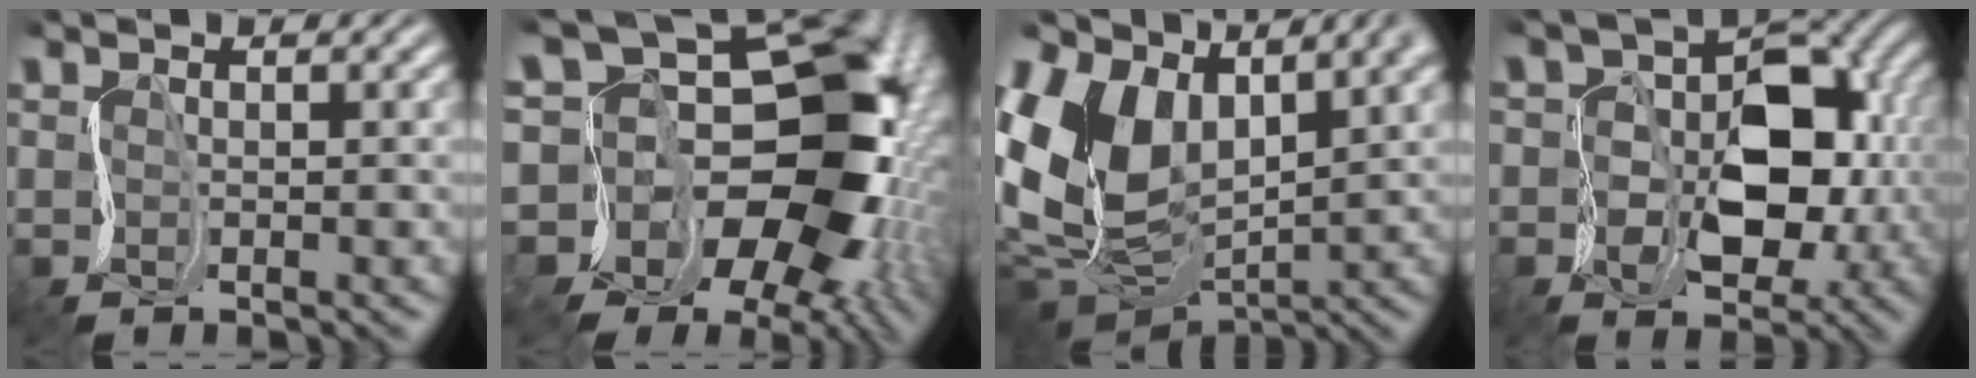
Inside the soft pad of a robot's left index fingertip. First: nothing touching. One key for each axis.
{"total": 16.2, "fx": -2.6, "fy": 12.9, "fz": 9.4, "tx": -0.103, "ty": 0.028, "tz": -0.047}
{"total": 10.0, "fx": 2.7, "fy": 6.4, "fz": 7.2, "tx": -0.182, "ty": -0.025, "tz": 0.059}
{"total": 8.2, "fx": -0.7, "fy": 5.7, "fz": 5.8, "tx": -0.095, "ty": -0.004, "tz": -0.002}